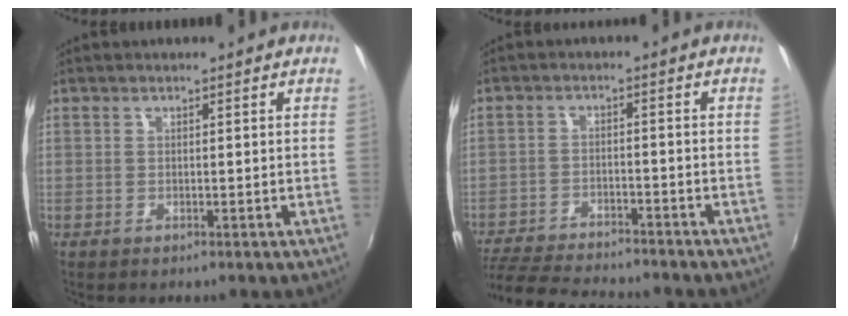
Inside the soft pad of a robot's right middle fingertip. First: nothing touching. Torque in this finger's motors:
{"motor_torque": [0.94, -1.20, 0.11, 0.06]}